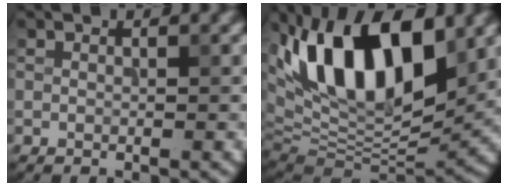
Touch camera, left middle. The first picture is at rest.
{"total": 15.4, "force": [5.7, 7.4, 12.2], "torque": [-0.209, 0.022, 0.093]}